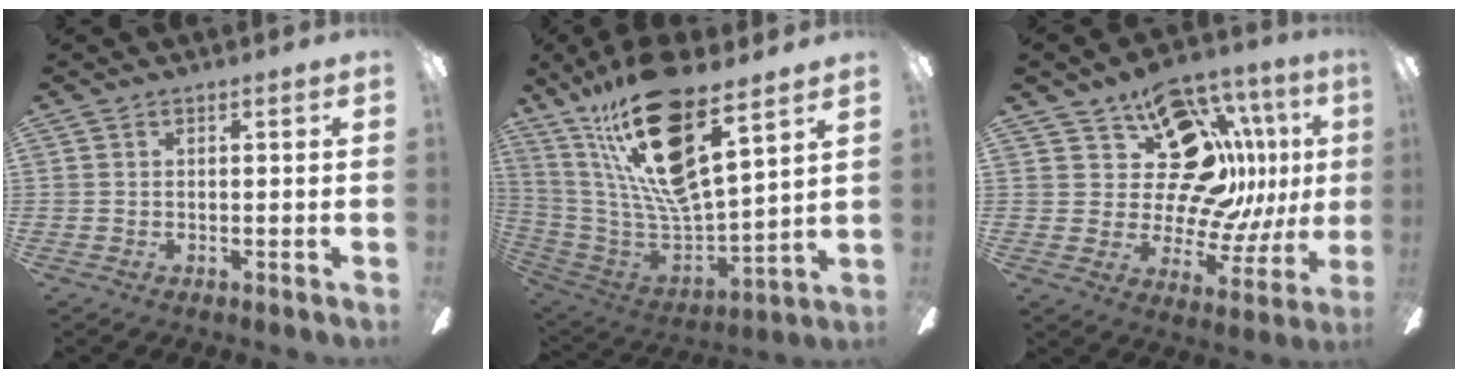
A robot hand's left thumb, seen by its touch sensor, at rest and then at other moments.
{"total": 23.6, "force": [14.1, 7.1, 17.6], "torque": [-0.343, -0.085, 0.238]}
{"total": 19.7, "force": [8.2, 12.5, 12.8], "torque": [-0.200, -0.054, 0.160]}